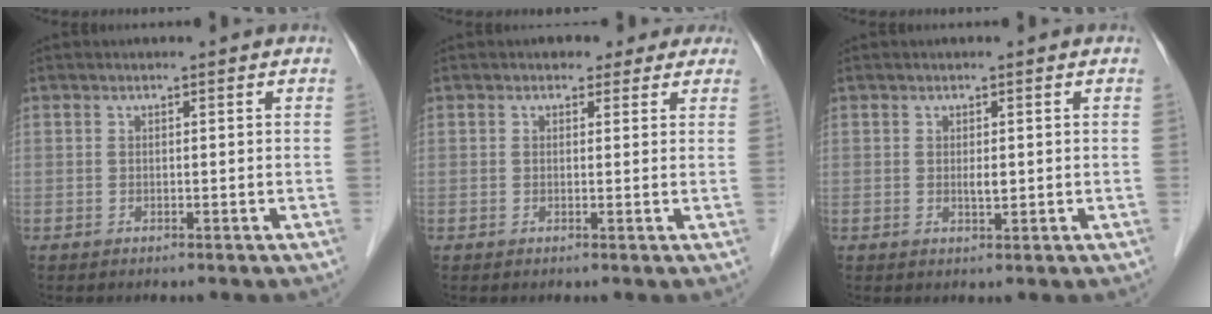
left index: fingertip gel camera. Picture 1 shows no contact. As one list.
[{"total": 3.4, "force": [2.5, 2.2, 0.7], "torque": [0.005, 0.007, 0.020]}, {"total": 1.3, "force": [0.1, 0.4, 1.2], "torque": [-0.021, -0.001, 0.001]}]